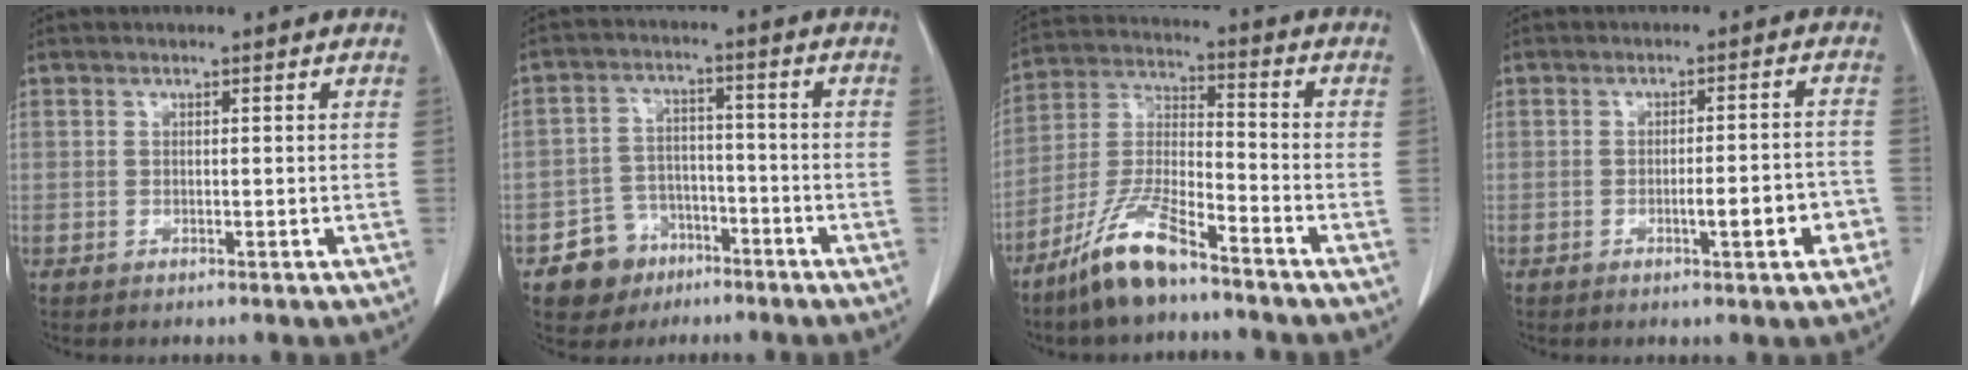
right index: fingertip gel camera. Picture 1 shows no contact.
{"total": 7.1, "force": [-4.1, 5.7, 1.1], "torque": [-0.014, 0.015, -0.063]}
{"total": 11.2, "force": [-8.3, 2.0, 7.2], "torque": [-0.157, -0.014, -0.165]}
{"total": 5.5, "force": [-2.3, 0.9, 4.9], "torque": [-0.065, 0.010, -0.026]}